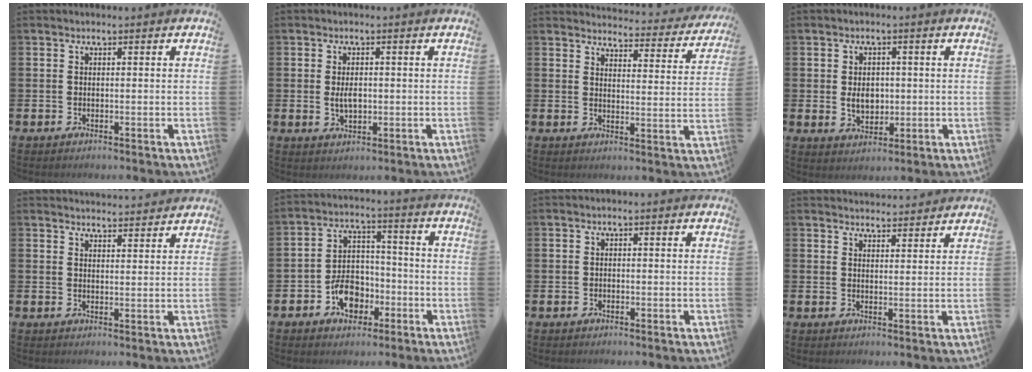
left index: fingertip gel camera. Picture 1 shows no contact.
{"total": 2.7, "force": [0.1, 1.6, 2.2], "torque": [-0.037, 0.003, 0.000]}
{"total": 3.5, "force": [3.4, 0.7, 0.6], "torque": [-0.010, -0.035, 0.051]}
{"total": 3.8, "force": [0.1, 2.8, 2.5], "torque": [-0.038, 0.004, -0.003]}
{"total": 3.3, "force": [3.3, 0.1, -0.1], "torque": [0.002, -0.023, 0.058]}
{"total": 6.8, "force": [-3.0, 4.9, 3.7], "torque": [-0.073, 0.016, -0.055]}
{"total": 0.0}
{"total": 3.2, "force": [3.2, 0.4, -0.2], "torque": [0.011, -0.023, 0.056]}